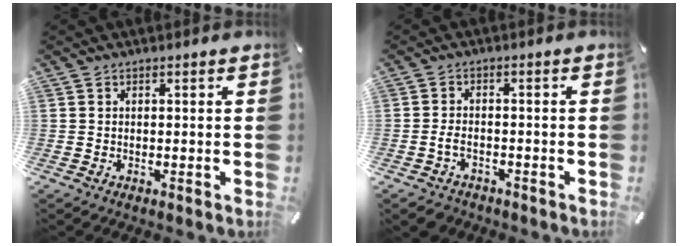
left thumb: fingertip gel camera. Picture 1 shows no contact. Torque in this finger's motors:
{"motor_torque": [-0.53, 0.55, 0.04, -0.01, 0.00]}